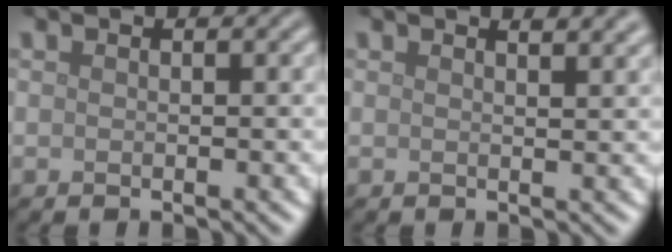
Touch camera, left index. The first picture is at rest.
{"total": 2.1, "force": [1.7, 0.7, 1.1], "torque": [-0.004, 0.006, 0.013]}